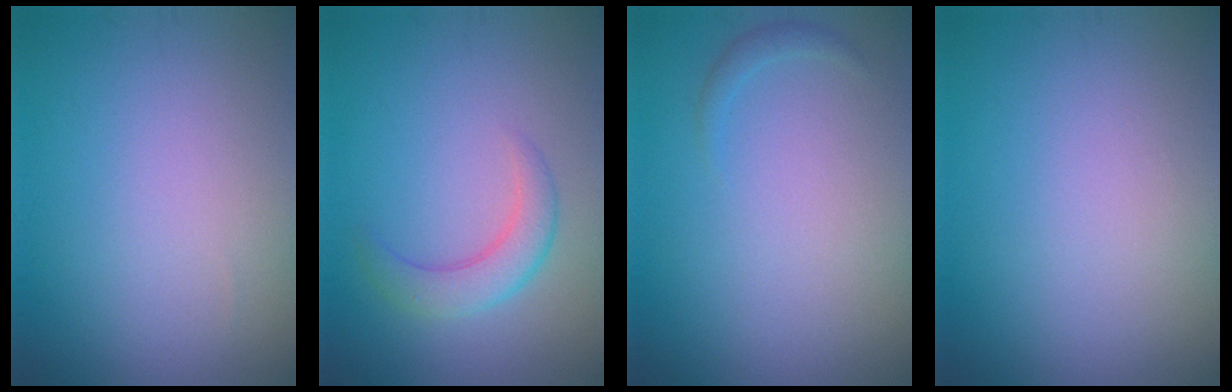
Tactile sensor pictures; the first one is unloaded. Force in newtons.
{"total": 3.0, "press": 3.0, "slide": 0.2}
{"total": 0.8, "press": 0.8, "slide": 0.0}
{"total": 0.0}